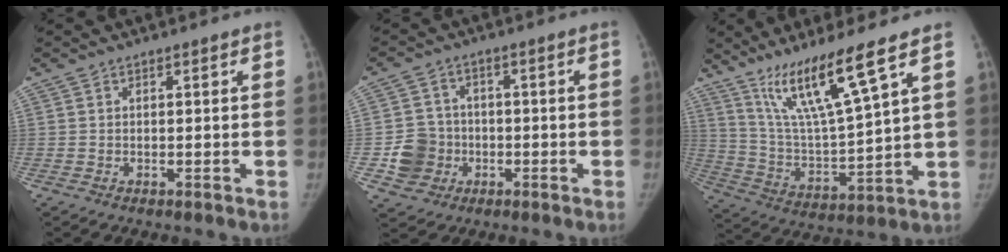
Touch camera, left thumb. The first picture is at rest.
{"total": 7.9, "force": [-1.8, 7.5, 1.7], "torque": [0.001, 0.016, -0.029]}
{"total": 15.0, "force": [9.7, 0.6, 11.5], "torque": [-0.211, -0.057, 0.193]}